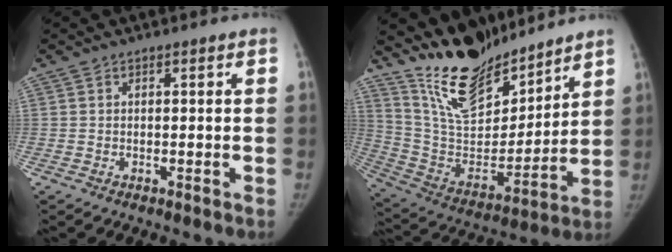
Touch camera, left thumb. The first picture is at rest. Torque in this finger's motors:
{"motor_torque": [0.44, -0.16, 1.40, -1.37, 0.28]}